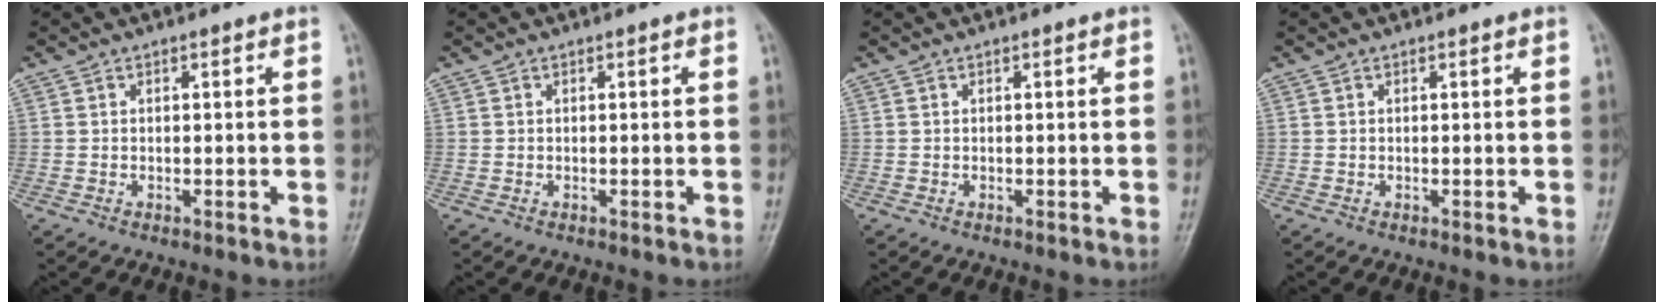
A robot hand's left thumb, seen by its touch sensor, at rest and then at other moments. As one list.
[{"total": 0.0}, {"total": 0.0}, {"total": 0.0}]